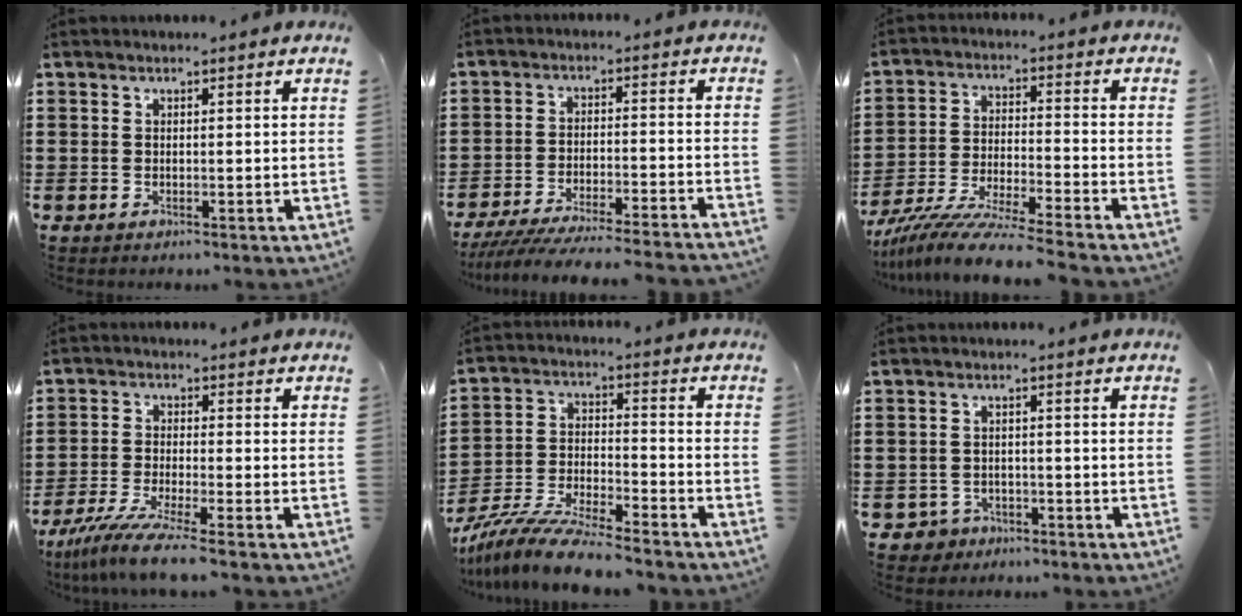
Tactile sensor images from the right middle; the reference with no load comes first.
{"total": 5.9, "force": [-5.6, -0.2, 1.8], "torque": [-0.039, -0.013, -0.110]}
{"total": 8.8, "force": [-8.1, -0.6, 3.2], "torque": [-0.064, -0.008, -0.161]}
{"total": 6.2, "force": [-4.9, -0.6, 3.7], "torque": [-0.088, -0.027, -0.097]}
{"total": 9.3, "force": [-8.7, 0.1, 3.1], "torque": [-0.060, 0.008, -0.171]}
{"total": 2.1, "force": [-1.7, 1.1, 0.1], "torque": [-0.011, 0.001, -0.039]}